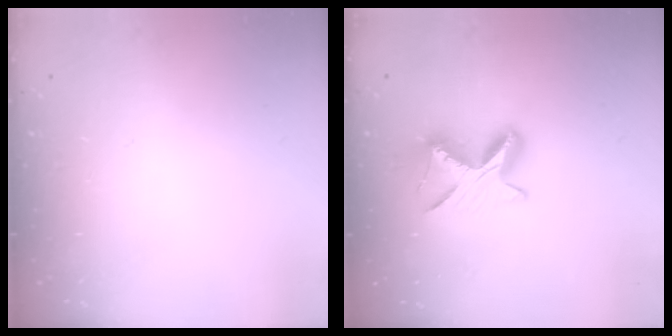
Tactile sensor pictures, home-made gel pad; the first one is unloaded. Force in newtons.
{"total": 9.0, "press": 9.0, "slide": 0.4}